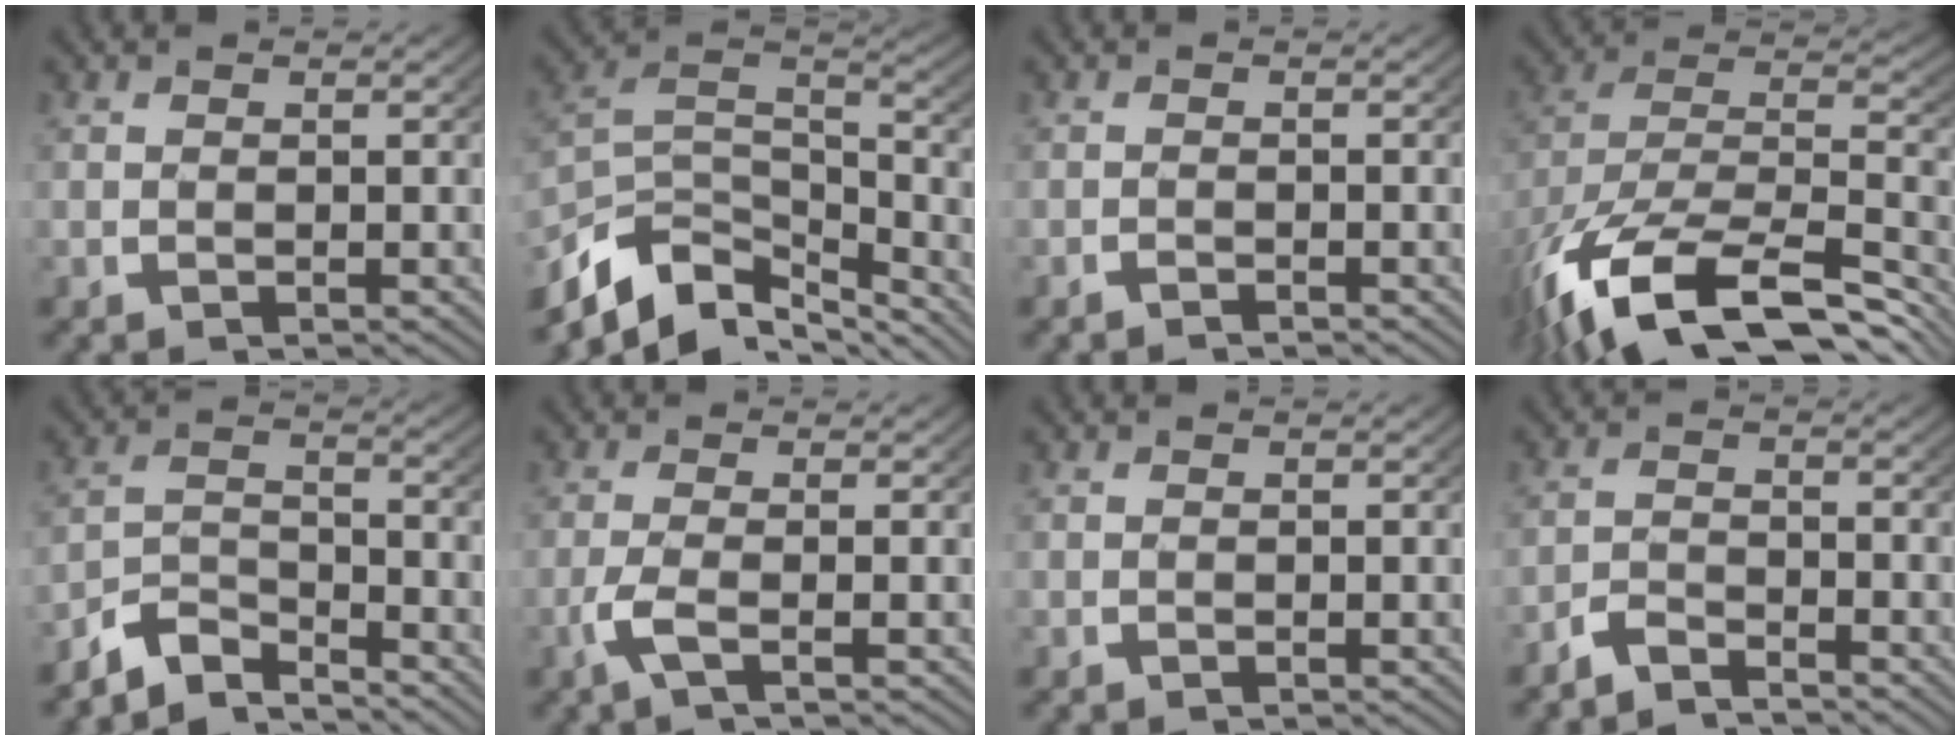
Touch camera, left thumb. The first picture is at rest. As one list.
[{"total": 10.7, "force": [-4.5, 6.9, 6.8], "torque": [-0.151, -0.036, -0.064]}, {"total": 0.9, "force": [-0.9, 0.1, 0.1], "torque": [0.000, -0.002, -0.019]}, {"total": 14.5, "force": [-6.2, 8.1, 10.4], "torque": [-0.225, -0.047, -0.071]}, {"total": 5.4, "force": [-4.1, 2.6, 2.4], "torque": [-0.039, -0.011, -0.077]}, {"total": 2.5, "force": [-1.0, 0.5, 2.3], "torque": [-0.065, -0.004, -0.019]}, {"total": 0.0}, {"total": 2.6, "force": [-2.5, 0.5, 0.5], "torque": [-0.005, -0.001, -0.054]}]